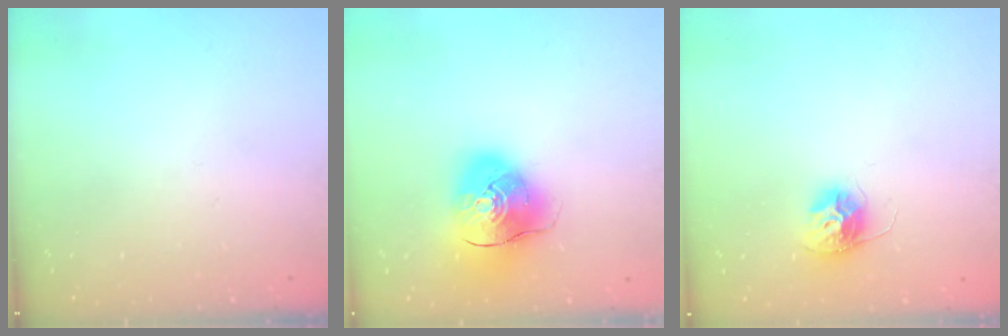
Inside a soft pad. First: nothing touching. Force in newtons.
{"total": 13.0, "press": 12.8, "slide": 2.4}
{"total": 10.7, "press": 10.7, "slide": 0.7}